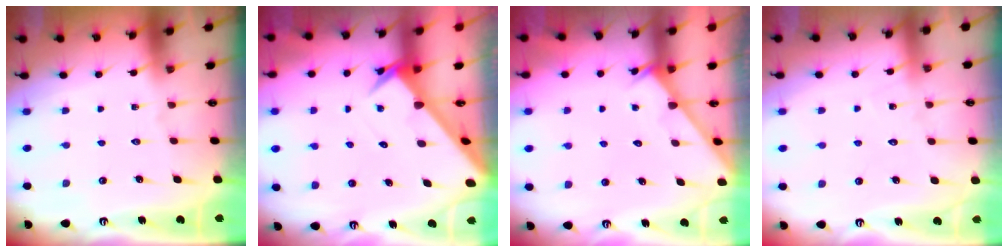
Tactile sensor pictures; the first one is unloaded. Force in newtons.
{"total": 3.0, "press": 3.0, "slide": 0.2}
{"total": 2.4, "press": 2.4, "slide": 0.2}
{"total": 5.6, "press": 5.5, "slide": 0.4}